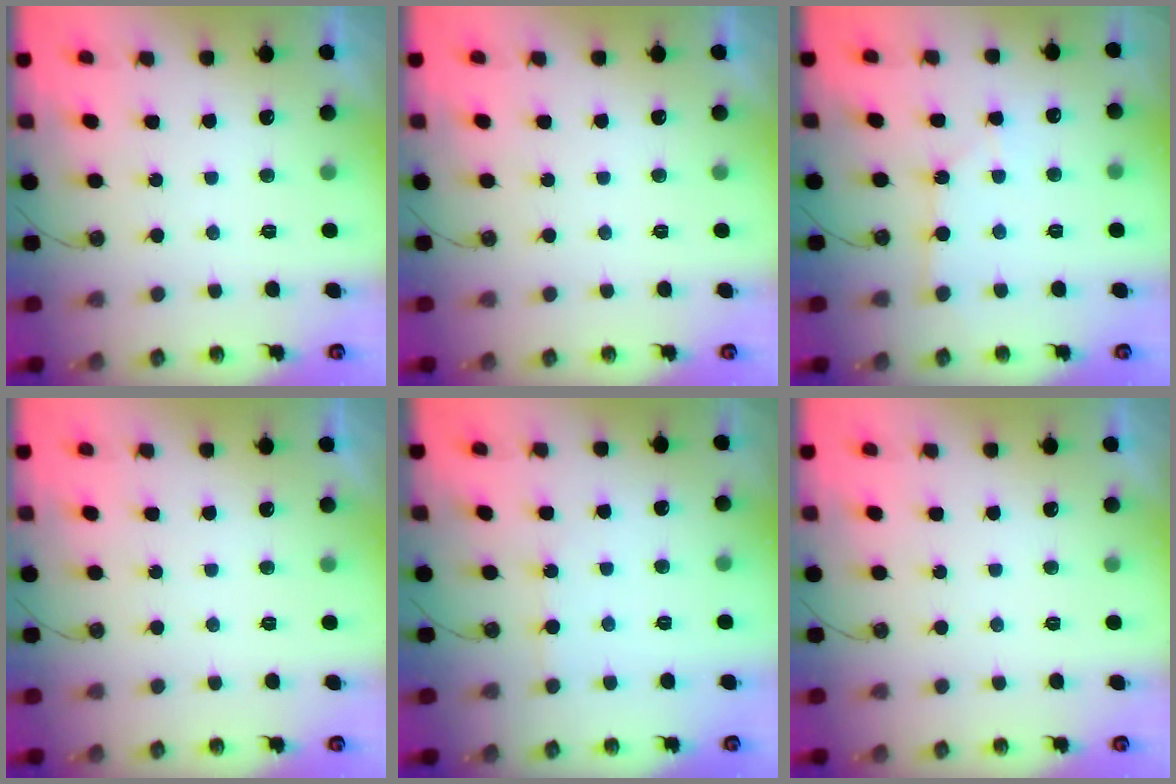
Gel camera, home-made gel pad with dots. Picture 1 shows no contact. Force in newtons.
{"total": 0.0}
{"total": 3.0, "press": 2.9, "slide": 0.4}
{"total": 0.0}
{"total": 2.4, "press": 2.4, "slide": 0.3}
{"total": 0.0}